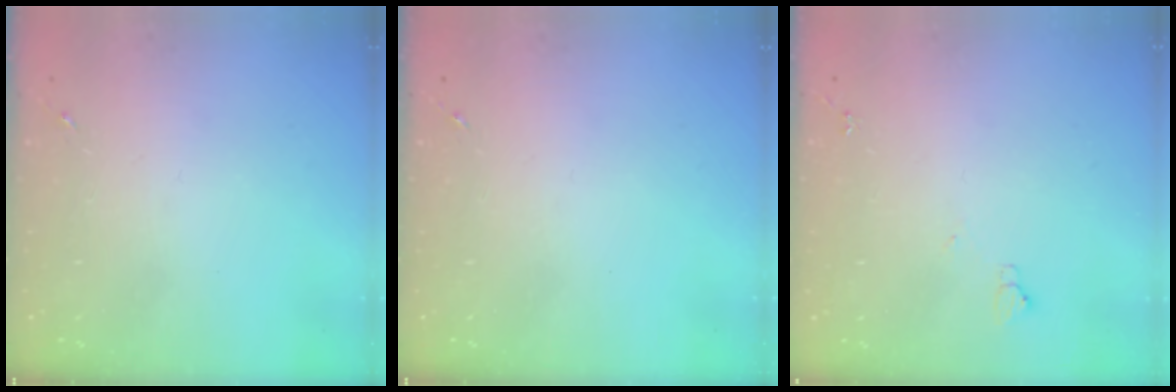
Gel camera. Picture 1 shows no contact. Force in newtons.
{"total": 0.0}
{"total": 4.9, "press": 4.8, "slide": 0.7}